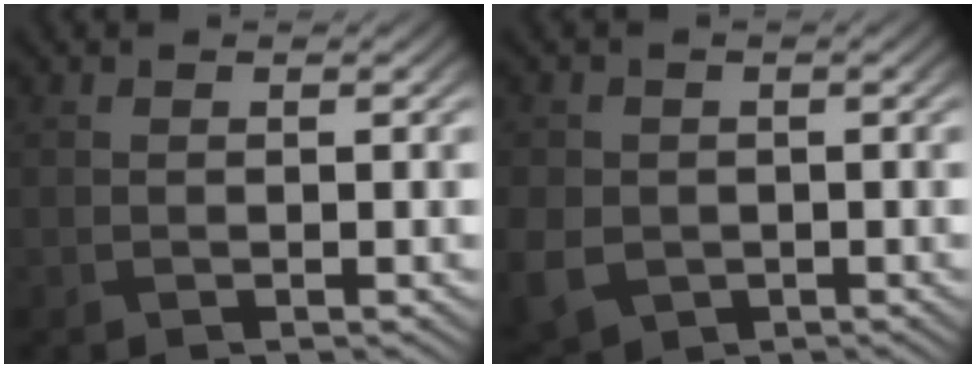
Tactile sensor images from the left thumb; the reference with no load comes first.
{"total": 5.4, "force": [-1.3, 4.6, 2.4], "torque": [-0.081, -0.022, -0.025]}